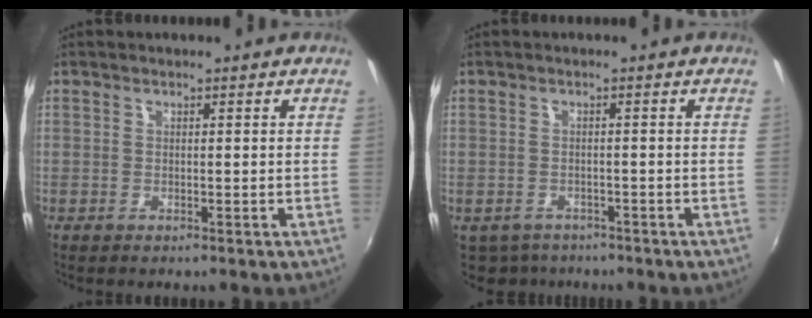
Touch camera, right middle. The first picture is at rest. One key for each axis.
{"total": 4.8, "fx": -3.7, "fy": 2.9, "fz": 1.1, "tx": -0.033, "ty": -0.013, "tz": -0.054}